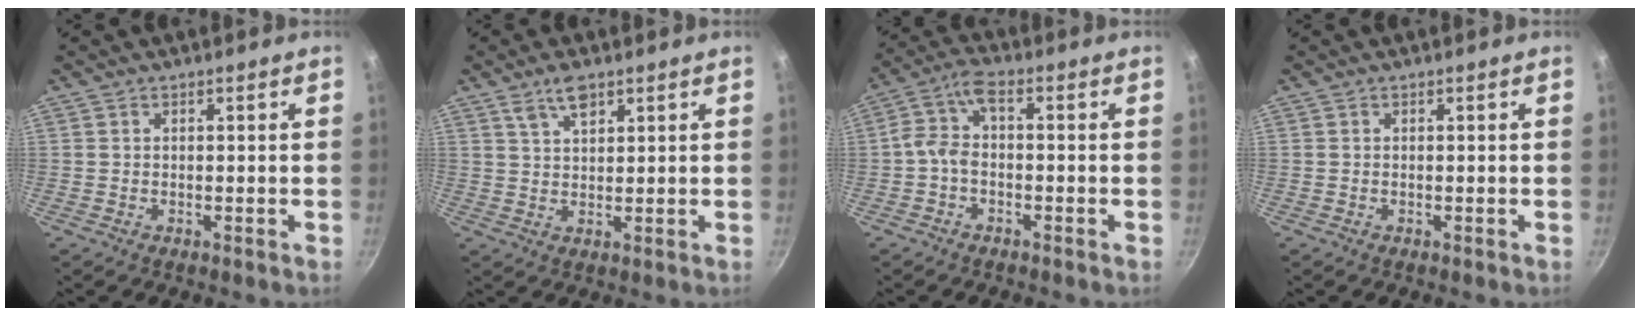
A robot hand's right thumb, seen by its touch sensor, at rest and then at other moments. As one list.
[{"total": 4.6, "force": [2.9, 1.9, 3.0], "torque": [-0.048, -0.012, 0.053]}, {"total": 5.3, "force": [-1.5, 2.8, 4.2], "torque": [-0.101, 0.029, -0.036]}, {"total": 0.0}]